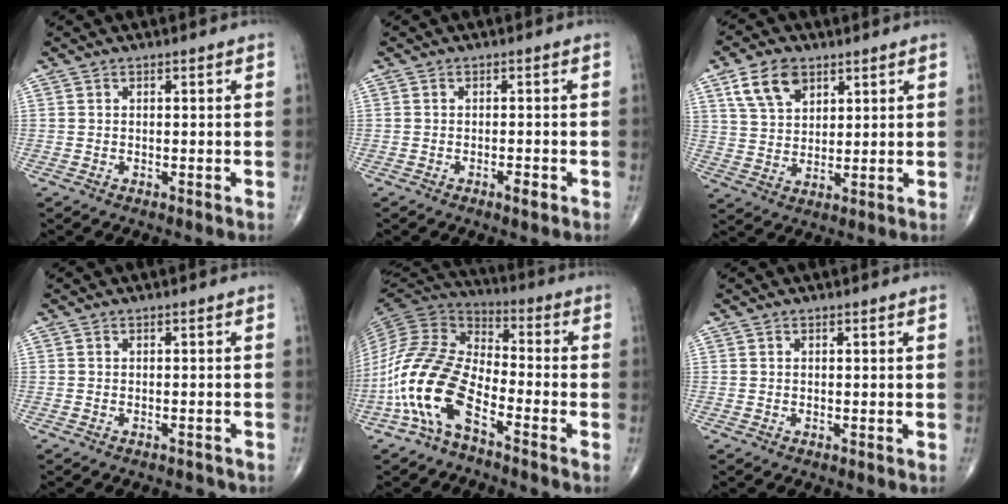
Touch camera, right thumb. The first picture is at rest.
{"total": 1.7, "force": [-0.9, 0.5, 1.3], "torque": [-0.024, -0.002, -0.017]}
{"total": 9.0, "force": [4.8, 5.7, 5.1], "torque": [-0.076, -0.016, 0.093]}
{"total": 2.1, "force": [-1.9, 0.7, 0.2], "torque": [-0.010, 0.012, -0.021]}
{"total": 16.4, "force": [-7.4, 7.6, 12.5], "torque": [-0.258, 0.053, -0.156]}
{"total": 0.0}